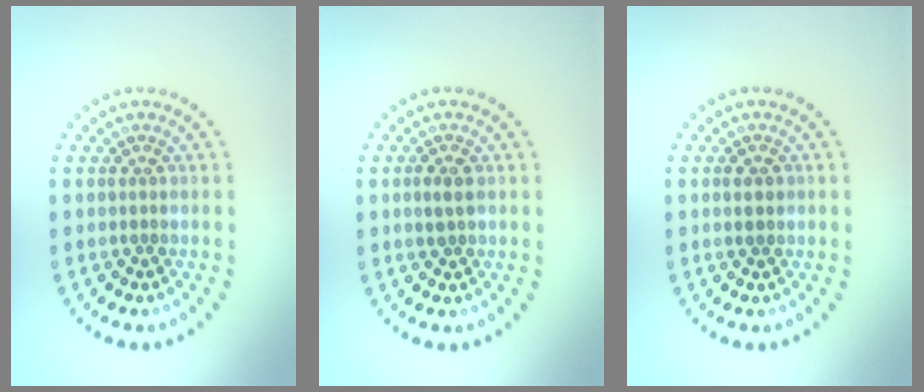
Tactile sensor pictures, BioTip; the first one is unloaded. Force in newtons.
{"total": 1.5, "press": 1.5, "slide": 0.3}
{"total": 1.4, "press": 1.4, "slide": 0.3}